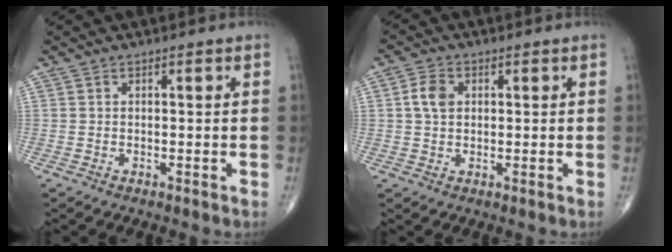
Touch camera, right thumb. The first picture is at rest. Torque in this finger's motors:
{"motor_torque": [-0.17, 0.17, 0.19, -0.16, 0.12]}